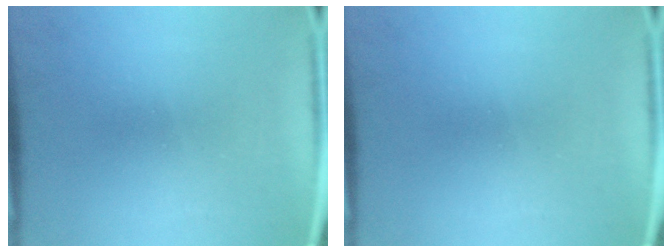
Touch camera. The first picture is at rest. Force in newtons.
{"total": 0.0}